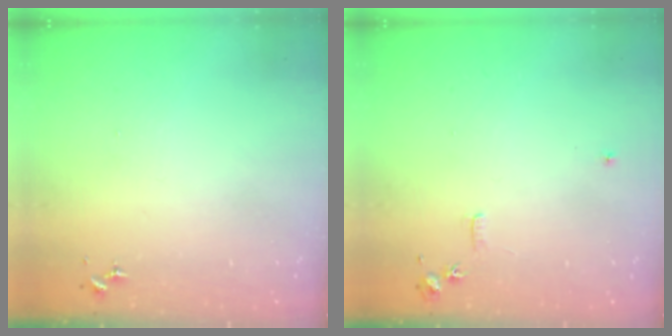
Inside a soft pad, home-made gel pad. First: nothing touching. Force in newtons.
{"total": 5.9, "press": 5.9, "slide": 0.7}